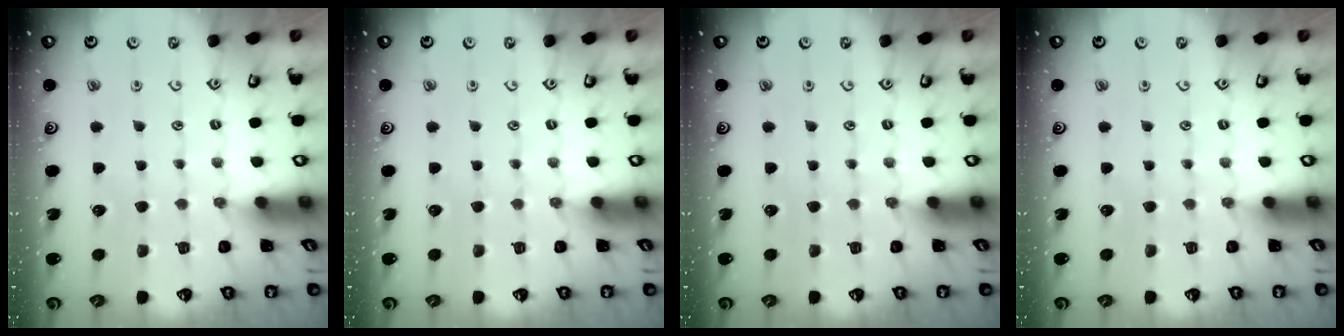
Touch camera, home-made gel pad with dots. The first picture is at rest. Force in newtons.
{"total": 0.0}
{"total": 0.0}
{"total": 0.0}